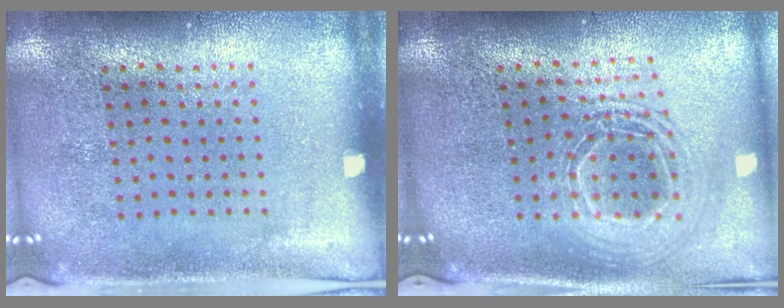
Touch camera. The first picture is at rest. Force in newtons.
{"total": 1.9, "press": 1.5, "slide": 1.2}